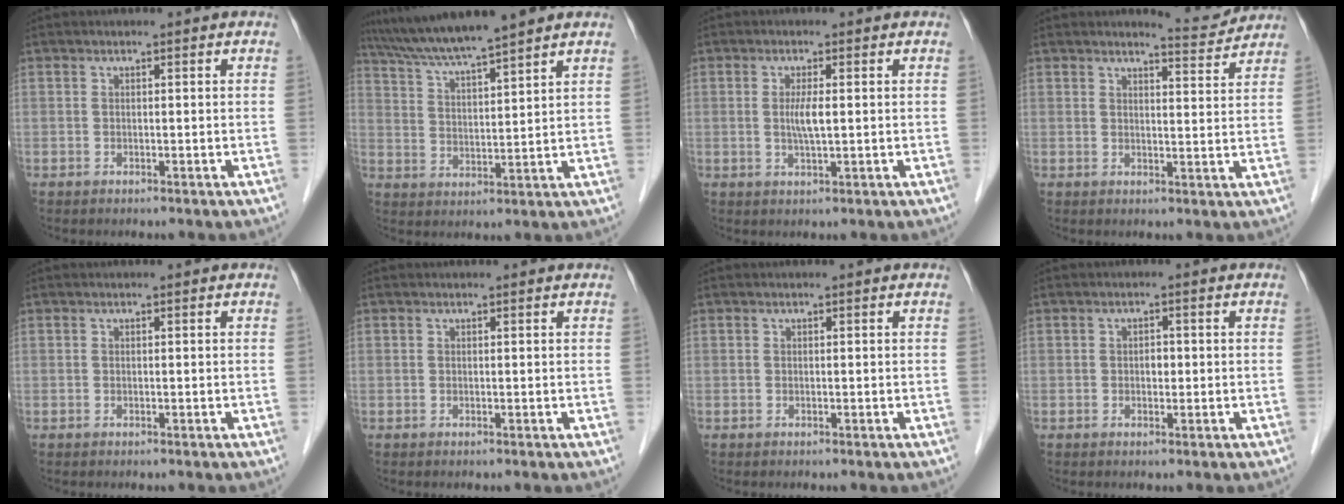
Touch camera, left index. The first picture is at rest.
{"total": 11.1, "force": [9.6, -0.6, 5.4], "torque": [-0.099, 0.023, 0.167]}
{"total": 3.0, "force": [0.3, 0.2, 2.9], "torque": [-0.061, -0.003, 0.006]}
{"total": 4.1, "force": [4.1, 0.0, 0.1], "torque": [-0.011, -0.017, 0.050]}
{"total": 0.0}
{"total": 0.5, "force": [0.5, 0.0, 0.1], "torque": [-0.005, 0.000, 0.005]}
{"total": 0.0}
{"total": 1.3, "force": [0.0, 0.9, 1.0], "torque": [-0.014, 0.003, -0.001]}